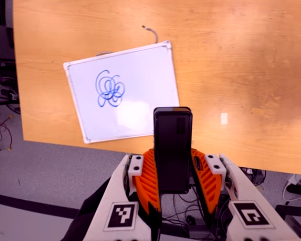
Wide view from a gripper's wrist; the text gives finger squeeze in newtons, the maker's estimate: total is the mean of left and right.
{"total": 4.4, "left": 3.1, "right": 5.7}